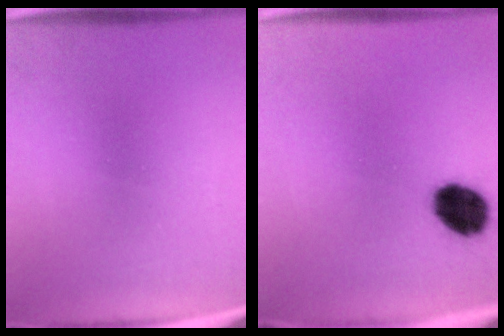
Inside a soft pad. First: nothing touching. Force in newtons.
{"total": 10.0}